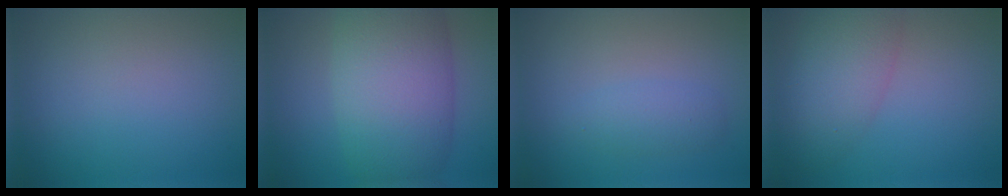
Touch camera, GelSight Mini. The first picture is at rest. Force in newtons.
{"total": 11.0, "press": 11.0, "slide": 0.5}
{"total": 1.9, "press": 1.9, "slide": 0.1}
{"total": 5.3, "press": 5.2, "slide": 0.4}